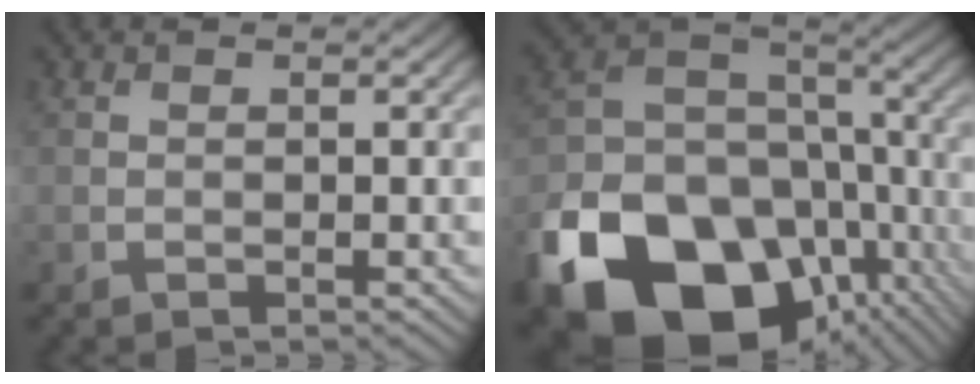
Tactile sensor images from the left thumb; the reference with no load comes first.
{"total": 23.1, "force": [-11.5, 15.9, 12.2], "torque": [-0.285, -0.049, -0.167]}